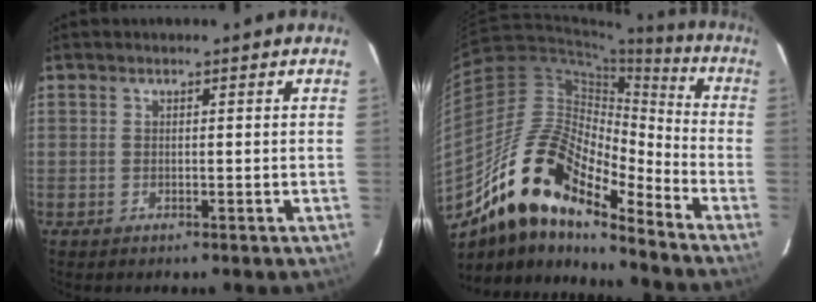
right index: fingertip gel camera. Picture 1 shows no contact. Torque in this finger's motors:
{"motor_torque": [0.74, -0.82, 1.05, 0.21]}